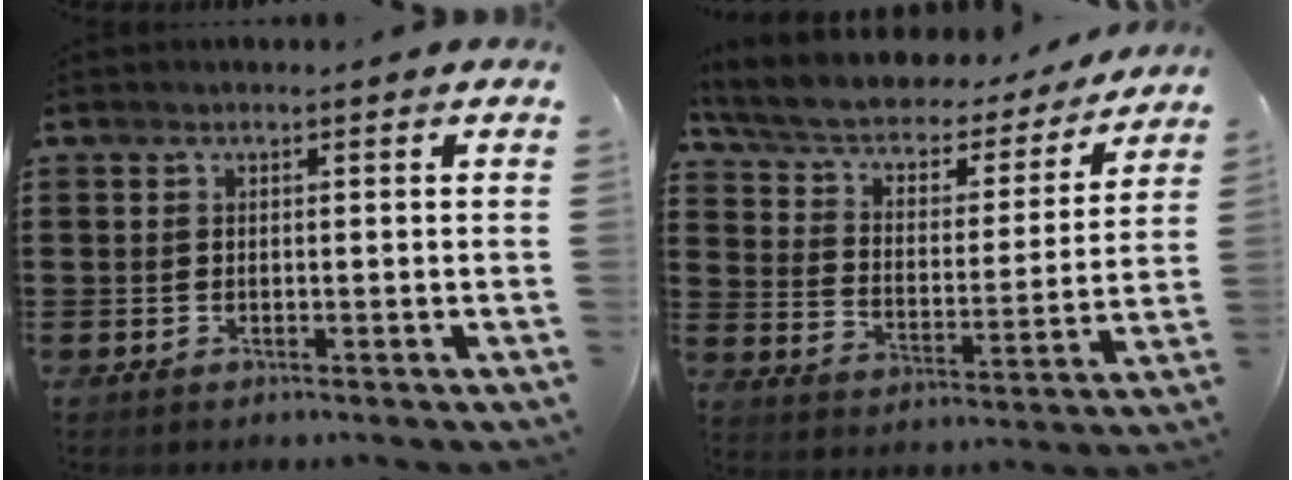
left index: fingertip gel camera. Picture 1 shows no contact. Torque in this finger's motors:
{"motor_torque": [2.14, 0.00, 1.05, 0.21]}